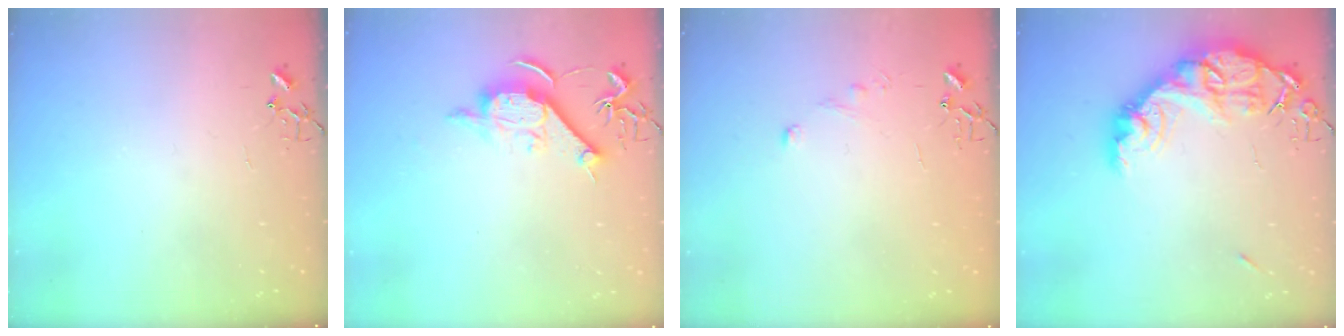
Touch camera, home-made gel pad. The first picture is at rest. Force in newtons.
{"total": 12.0, "press": 11.9, "slide": 1.1}
{"total": 4.6, "press": 4.6, "slide": 0.4}
{"total": 17.6, "press": 17.5, "slide": 1.3}